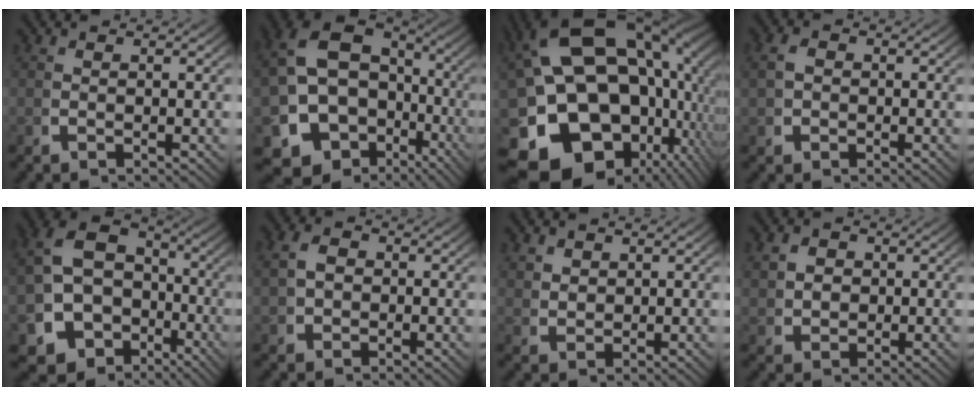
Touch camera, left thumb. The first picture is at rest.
{"total": 16.2, "force": [-3.4, 12.6, 9.5], "torque": [-0.207, -0.068, -0.034]}
{"total": 25.0, "force": [-2.2, 18.4, 16.8], "torque": [-0.313, -0.067, -0.028]}
{"total": 2.3, "force": [0.1, 2.0, 1.1], "torque": [-0.025, -0.004, 0.001]}
{"total": 15.8, "force": [-3.0, 13.3, 8.1], "torque": [-0.183, -0.060, -0.040]}
{"total": 3.4, "force": [0.6, 2.8, 1.8], "torque": [-0.038, -0.004, 0.011]}
{"total": 2.3, "force": [1.6, 1.4, 0.9], "torque": [-0.015, -0.007, 0.041]}
{"total": 3.8, "force": [1.1, 3.2, 1.8], "torque": [-0.038, -0.011, 0.027]}